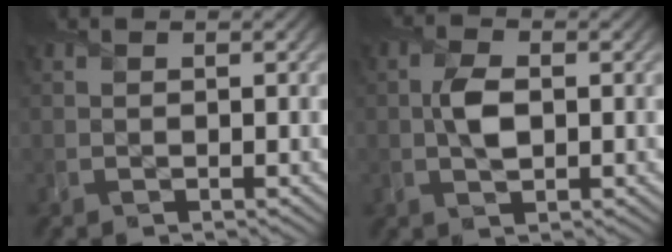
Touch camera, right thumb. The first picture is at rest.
{"total": 3.4, "force": [0.1, 1.9, 2.7], "torque": [-0.061, 0.000, 0.001]}